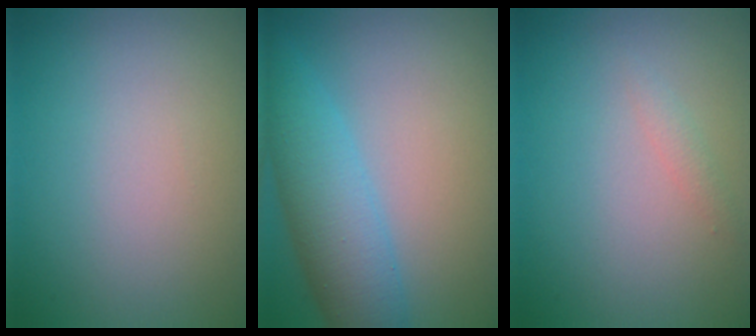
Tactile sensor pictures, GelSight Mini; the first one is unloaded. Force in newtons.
{"total": 6.0, "press": 6.0, "slide": 0.1}
{"total": 0.8, "press": 0.8, "slide": 0.1}